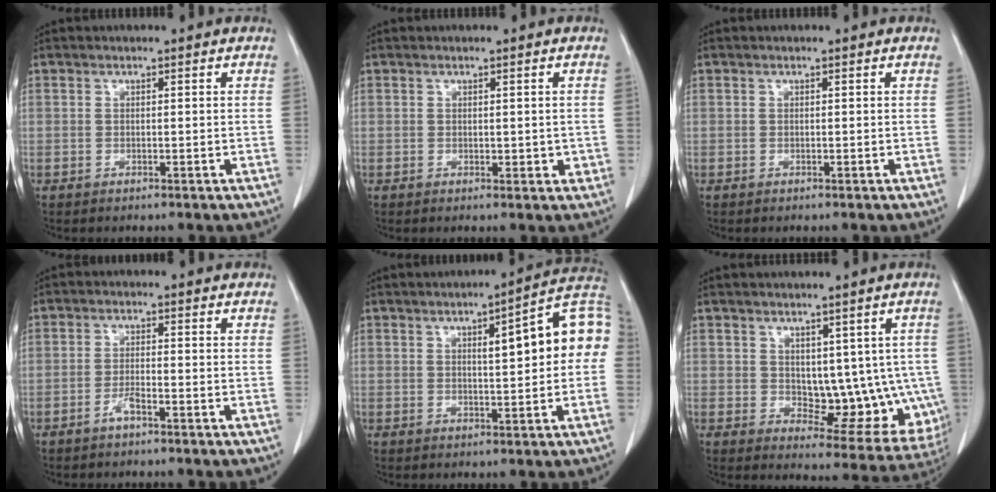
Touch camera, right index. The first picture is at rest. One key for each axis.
{"total": 1.9, "fx": 0.1, "fy": 1.1, "fz": 1.6, "tx": -0.016, "ty": -0.004, "tz": 0.005}
{"total": 0.0}
{"total": 2.2, "fx": -1.4, "fy": 0.2, "fz": 1.7, "tx": -0.033, "ty": 0.000, "tz": -0.028}
{"total": 11.3, "fx": 1.6, "fy": 2.0, "fz": 11.0, "tx": -0.142, "ty": 0.035, "tz": 0.017}
{"total": 11.2, "fx": 0.5, "fy": 6.5, "fz": 9.1, "tx": -0.092, "ty": 0.005, "tz": 0.027}